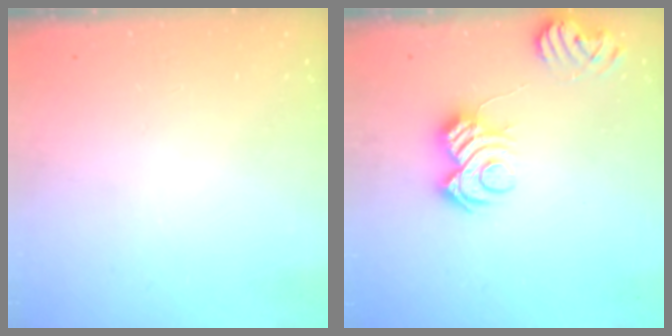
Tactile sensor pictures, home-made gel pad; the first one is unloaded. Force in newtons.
{"total": 9.9, "press": 9.8, "slide": 1.0}